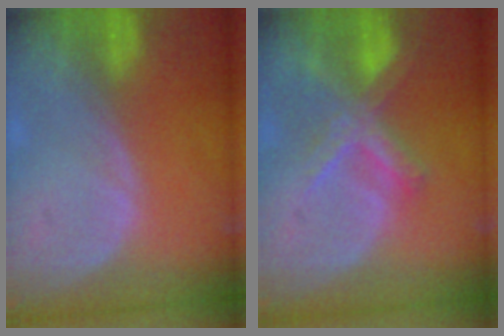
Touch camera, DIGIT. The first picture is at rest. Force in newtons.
{"total": 7.3, "press": 6.2, "slide": 3.8}